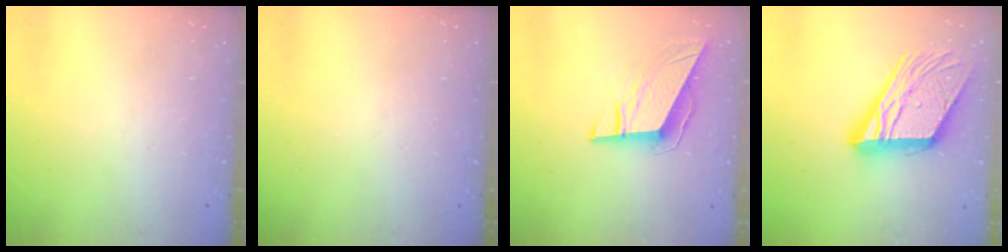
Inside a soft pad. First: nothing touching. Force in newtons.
{"total": 0.0}
{"total": 9.3, "press": 9.2, "slide": 1.3}
{"total": 20.3, "press": 20.2, "slide": 2.2}